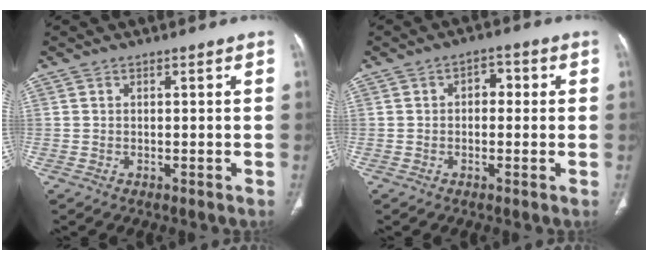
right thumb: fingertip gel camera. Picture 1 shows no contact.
{"total": 3.5, "force": [0.4, 2.4, 2.6], "torque": [-0.020, 0.013, -0.001]}